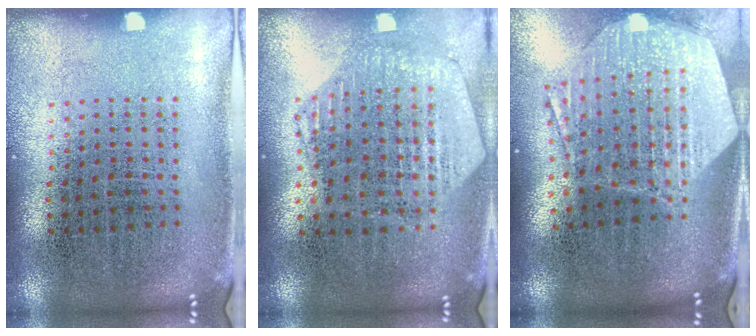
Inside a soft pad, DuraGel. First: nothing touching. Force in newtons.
{"total": 1.2, "press": 1.1, "slide": 0.2}
{"total": 2.9, "press": 2.3, "slide": 1.8}